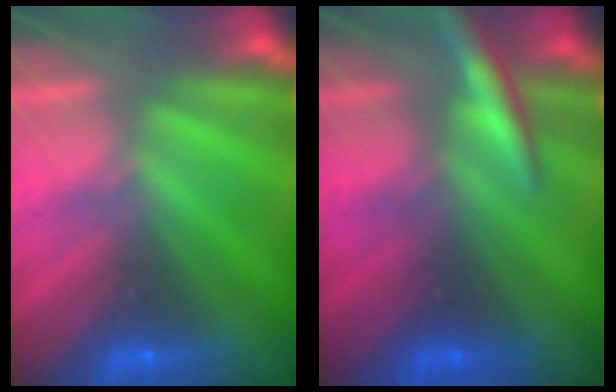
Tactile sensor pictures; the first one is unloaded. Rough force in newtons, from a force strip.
{"total": 3.0}